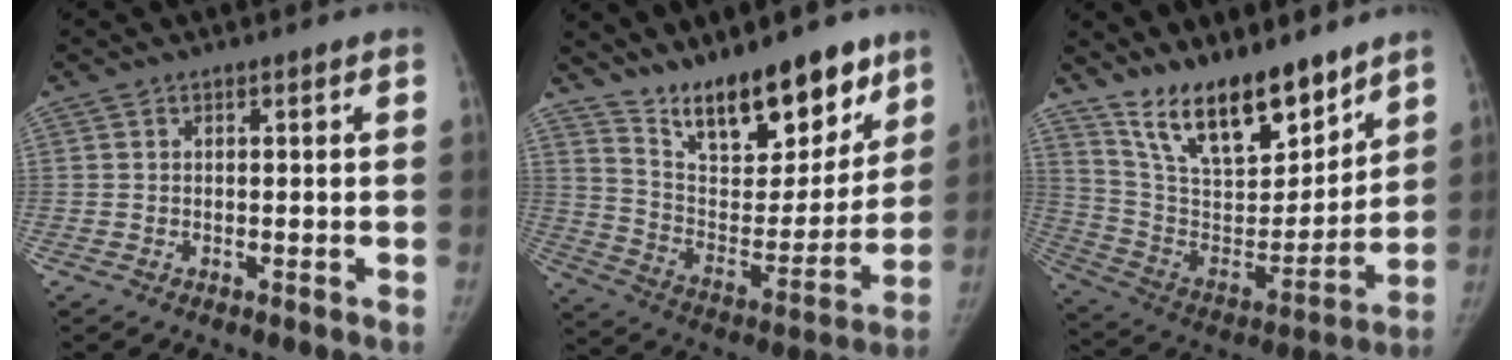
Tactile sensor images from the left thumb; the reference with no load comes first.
{"total": 21.3, "force": [15.7, 8.3, 11.8], "torque": [-0.129, -0.092, 0.263]}
{"total": 19.5, "force": [14.9, 7.0, 10.5], "torque": [-0.132, -0.091, 0.270]}